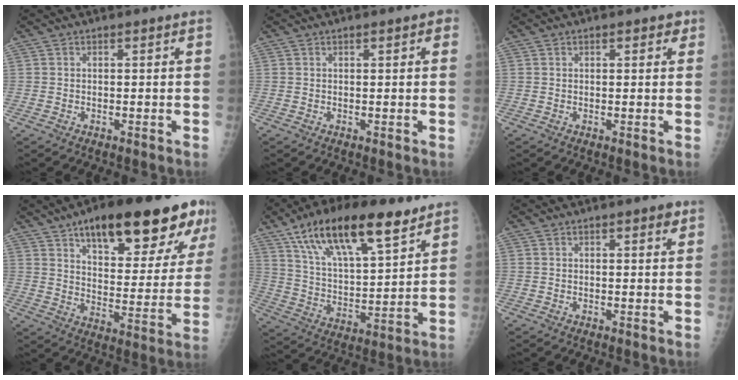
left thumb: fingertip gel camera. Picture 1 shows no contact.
{"total": 1.8, "force": [0.8, 0.7, 1.5], "torque": [-0.016, 0.002, 0.009]}
{"total": 1.9, "force": [1.1, 1.1, 1.2], "torque": [-0.003, -0.002, 0.011]}
{"total": 25.3, "force": [14.8, 8.4, 18.8], "torque": [-0.230, -0.033, 0.217]}
{"total": 21.5, "force": [13.1, 7.7, 15.2], "torque": [-0.238, -0.037, 0.235]}
{"total": 2.5, "force": [1.4, 0.8, 1.9], "torque": [-0.019, -0.004, 0.017]}